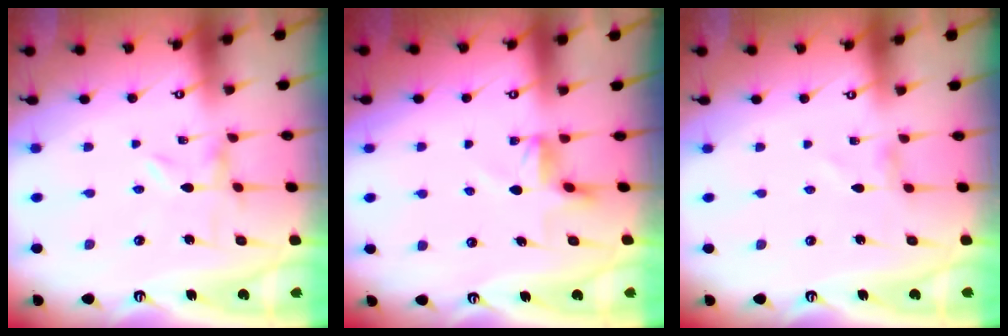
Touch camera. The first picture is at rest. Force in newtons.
{"total": 4.8, "press": 4.7, "slide": 0.7}
{"total": 0.0}